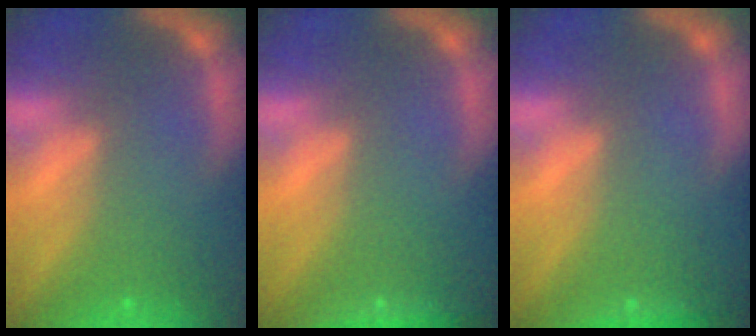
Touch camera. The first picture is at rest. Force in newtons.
{"total": 2.9}
{"total": 1.9}